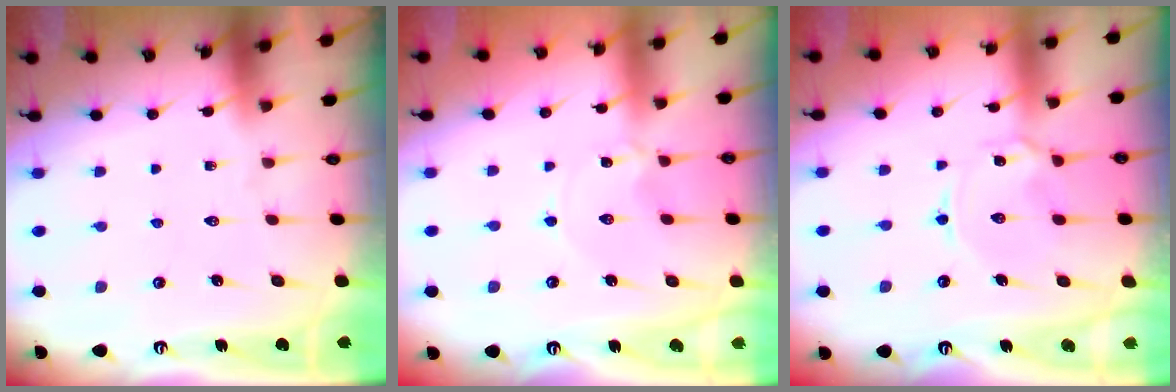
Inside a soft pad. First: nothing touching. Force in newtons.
{"total": 0.5, "press": 0.5, "slide": 0.2}
{"total": 2.6, "press": 2.6, "slide": 0.4}